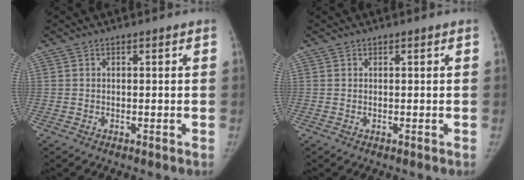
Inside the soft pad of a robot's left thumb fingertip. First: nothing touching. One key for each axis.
{"total": 0.0}